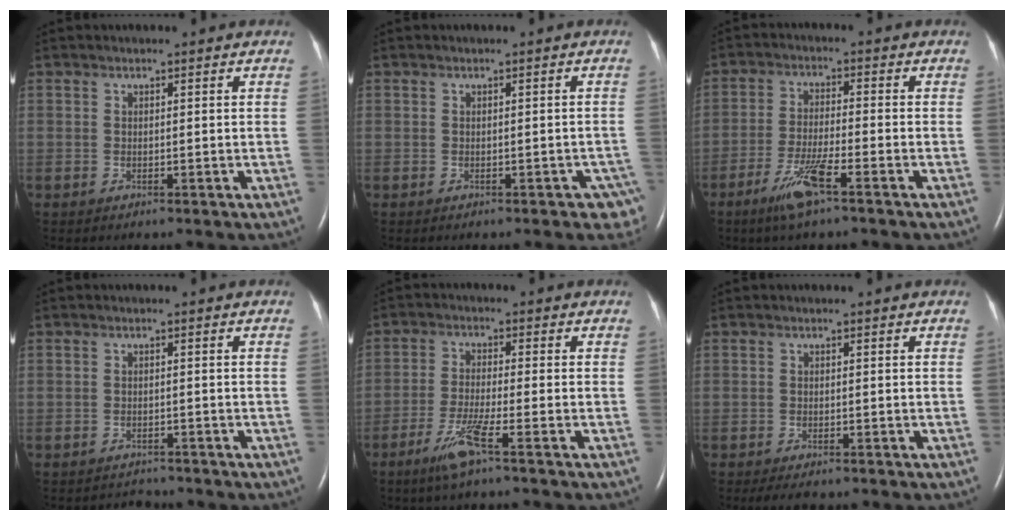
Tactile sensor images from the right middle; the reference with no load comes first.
{"total": 3.4, "force": [-2.2, 1.7, 2.0], "torque": [-0.003, 0.003, -0.024]}
{"total": 6.5, "force": [-4.0, 0.2, 5.1], "torque": [-0.109, -0.012, -0.077]}
{"total": 1.9, "force": [-1.8, 0.5, -0.5], "torque": [0.003, -0.006, -0.025]}
{"total": 5.4, "force": [-3.3, -0.6, 4.2], "torque": [-0.090, -0.012, -0.069]}
{"total": 2.8, "force": [-2.2, 0.9, 1.5], "torque": [-0.026, -0.007, -0.028]}